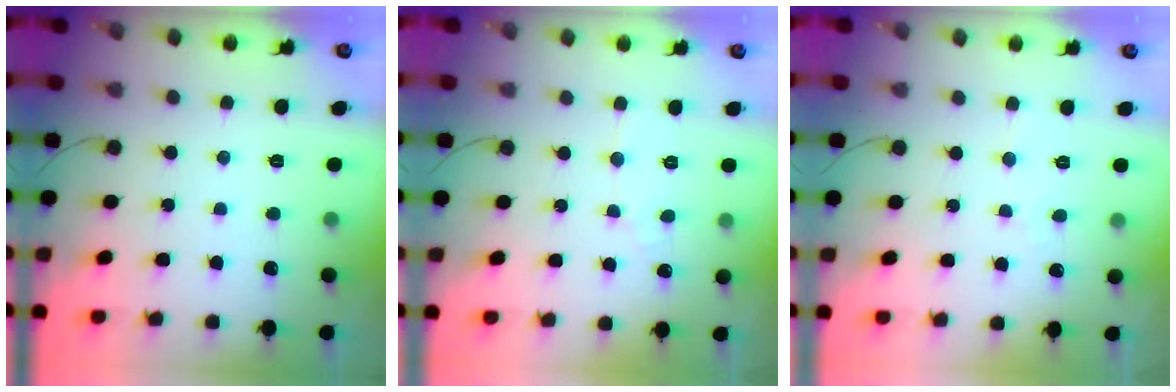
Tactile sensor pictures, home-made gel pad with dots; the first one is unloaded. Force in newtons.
{"total": 3.4, "press": 3.4, "slide": 0.4}
{"total": 2.3, "press": 2.3, "slide": 0.2}